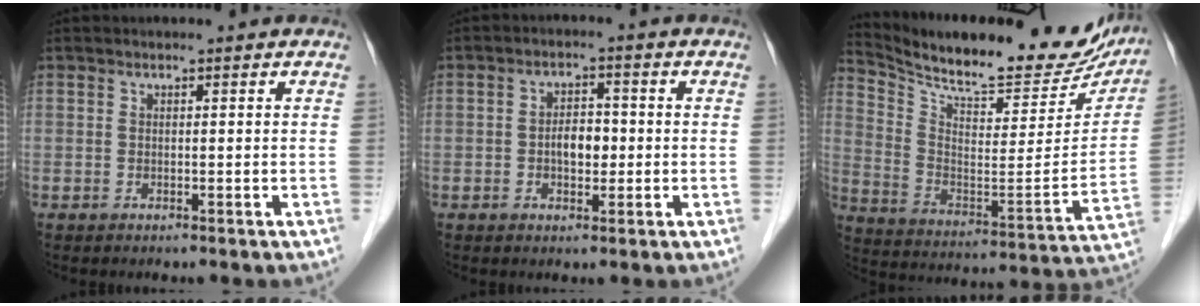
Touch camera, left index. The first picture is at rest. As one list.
[{"total": 3.7, "force": [-0.7, 2.1, 3.0], "torque": [-0.053, 0.007, -0.010]}, {"total": 25.8, "force": [23.1, 6.1, 9.9], "torque": [-0.162, -0.048, 0.324]}]